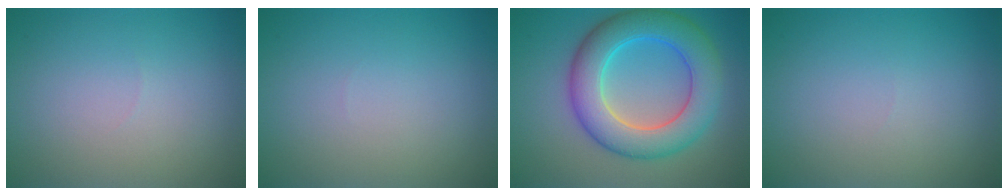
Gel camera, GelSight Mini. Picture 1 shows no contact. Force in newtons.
{"total": 0.0}
{"total": 8.3, "press": 8.3, "slide": 0.1}
{"total": 0.0}